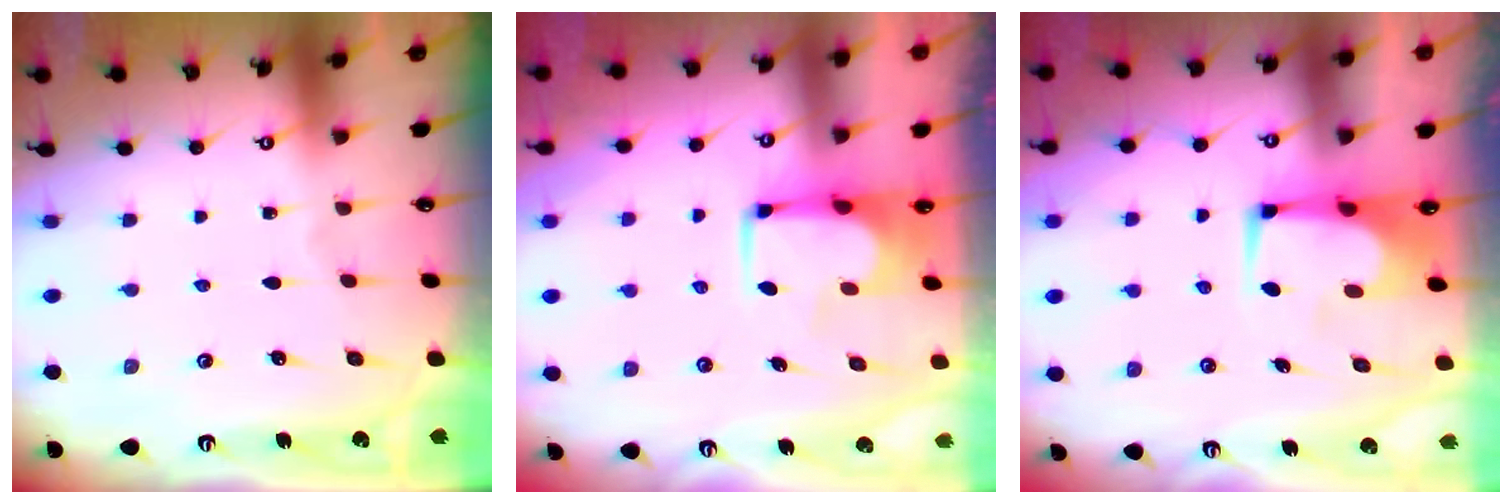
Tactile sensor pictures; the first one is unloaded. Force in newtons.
{"total": 1.9, "press": 1.9, "slide": 0.2}
{"total": 0.0}